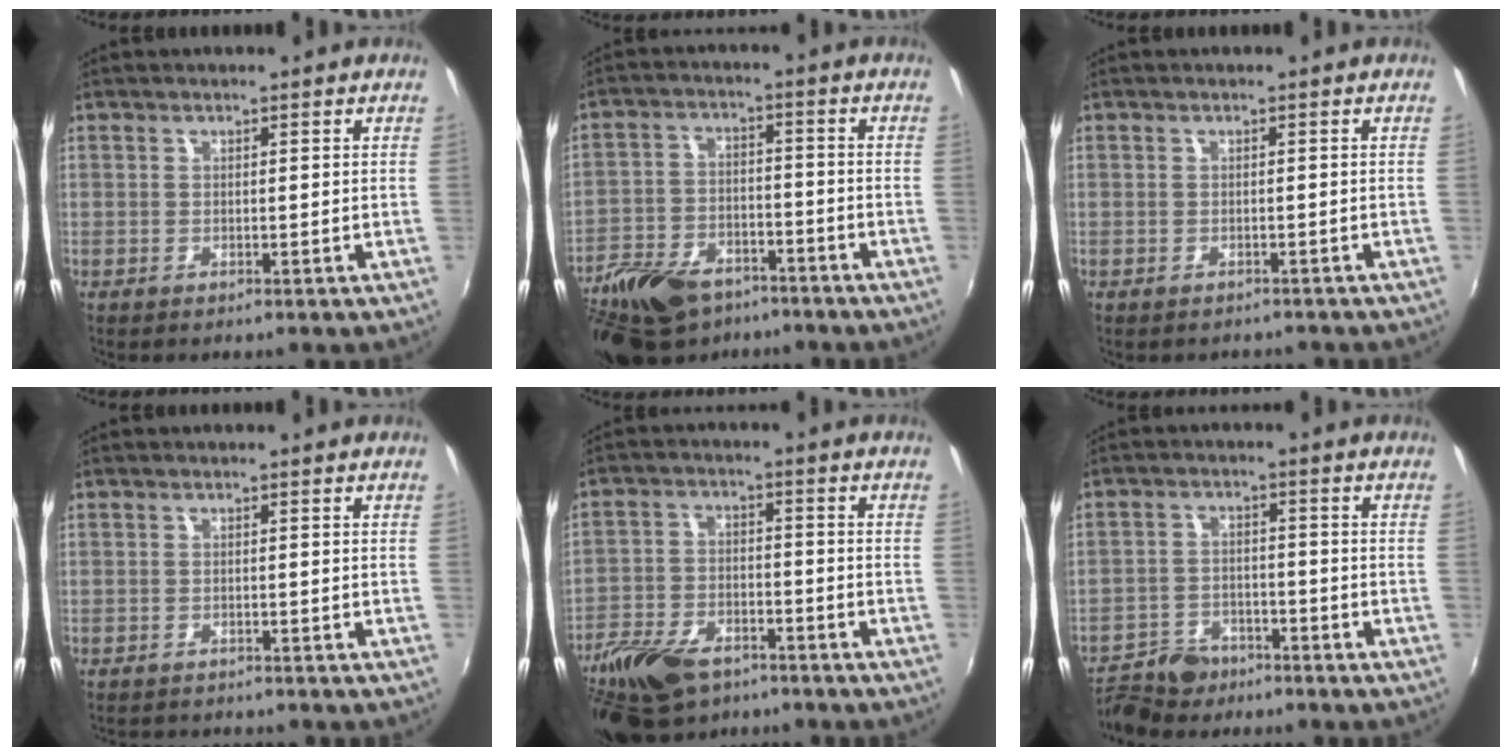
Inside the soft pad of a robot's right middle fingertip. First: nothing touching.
{"total": 16.4, "force": [-11.4, 8.7, 7.9], "torque": [-0.187, -0.010, -0.193]}
{"total": 1.9, "force": [-1.7, 0.7, 0.5], "torque": [-0.012, -0.008, -0.020]}
{"total": 3.3, "force": [-3.2, 0.5, 0.7], "torque": [-0.024, -0.011, -0.049]}
{"total": 13.6, "force": [-9.5, 7.0, 6.8], "torque": [-0.163, -0.011, -0.176]}
{"total": 7.9, "force": [-6.6, 3.9, 2.0], "torque": [-0.060, 0.004, -0.114]}